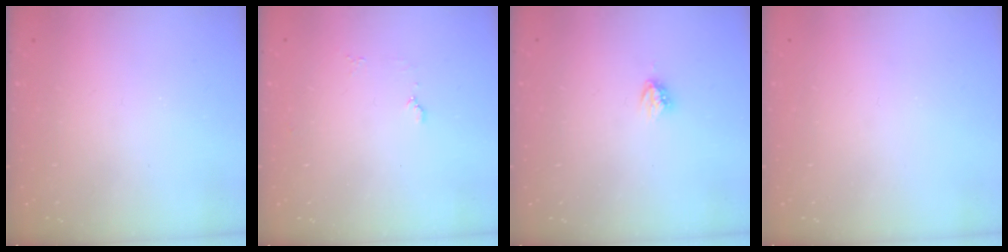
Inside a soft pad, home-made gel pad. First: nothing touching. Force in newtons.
{"total": 4.2, "press": 4.2, "slide": 0.5}
{"total": 3.8, "press": 3.8, "slide": 0.4}
{"total": 0.0}